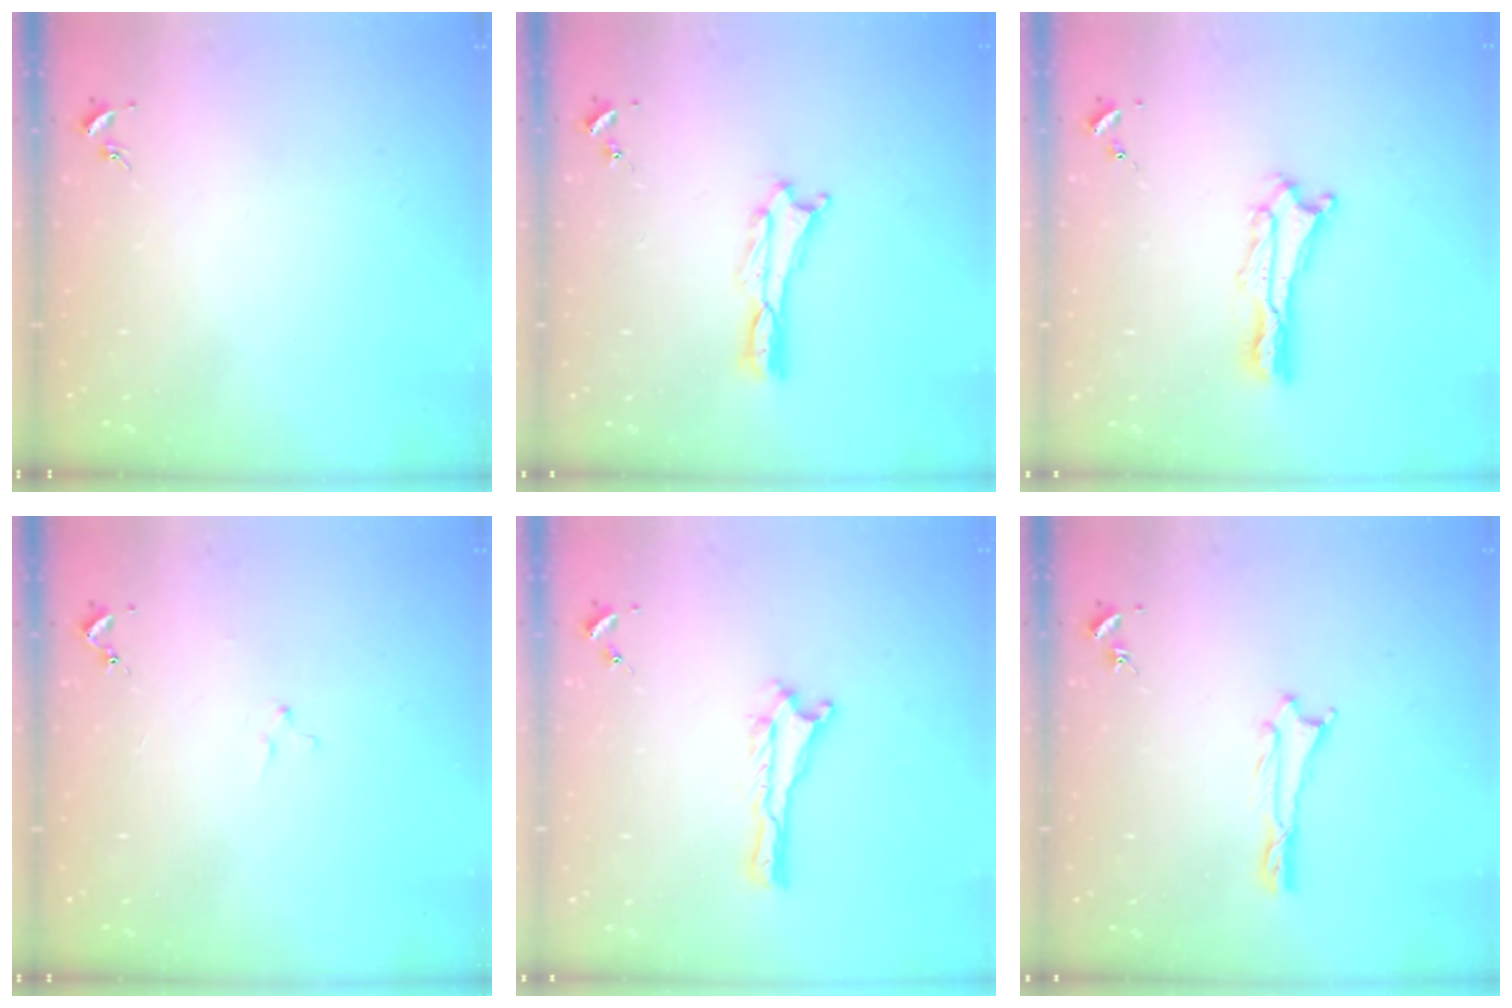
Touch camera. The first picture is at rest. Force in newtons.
{"total": 0.8, "press": 0.7, "slide": 0.2}
{"total": 2.2, "press": 2.2, "slide": 0.3}
{"total": 0.8, "press": 0.8, "slide": 0.2}
{"total": 0.0}
{"total": 0.7, "press": 0.7, "slide": 0.1}